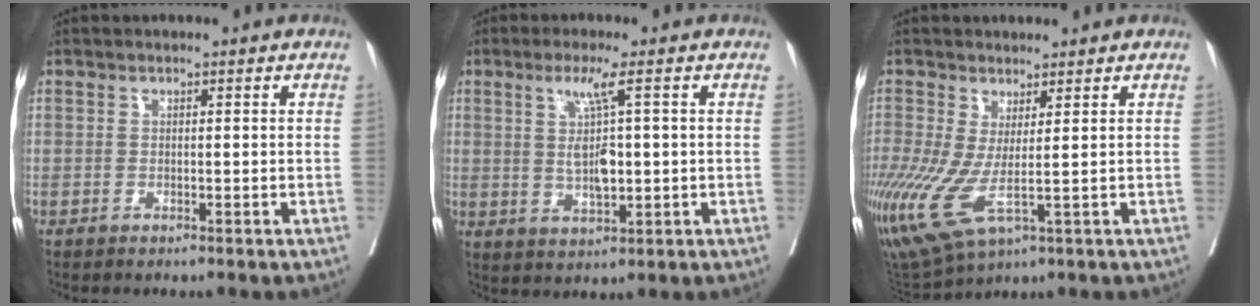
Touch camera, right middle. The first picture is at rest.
{"total": 5.9, "force": [0.9, 0.6, 5.8], "torque": [-0.111, -0.003, 0.022]}
{"total": 11.7, "force": [-1.9, 3.7, 11.0], "torque": [-0.265, -0.017, -0.015]}